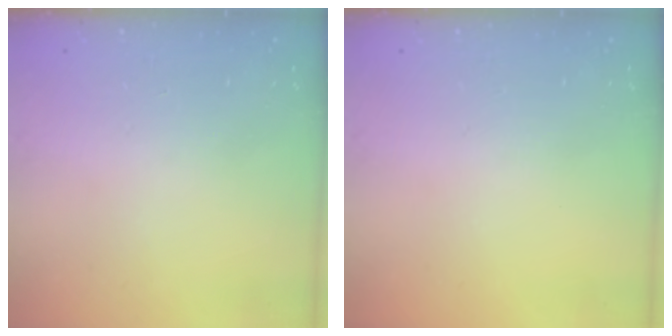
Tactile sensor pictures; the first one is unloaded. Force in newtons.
{"total": 0.0}